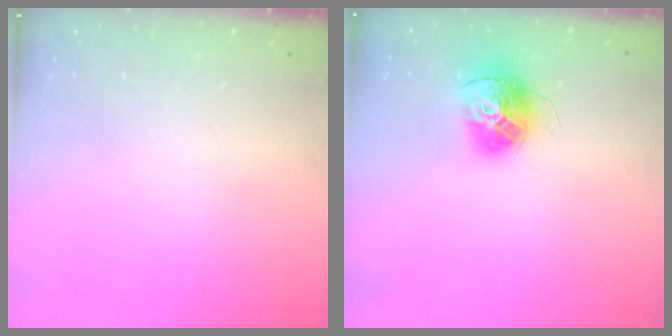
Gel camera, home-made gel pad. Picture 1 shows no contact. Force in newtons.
{"total": 13.7, "press": 13.7, "slide": 1.2}